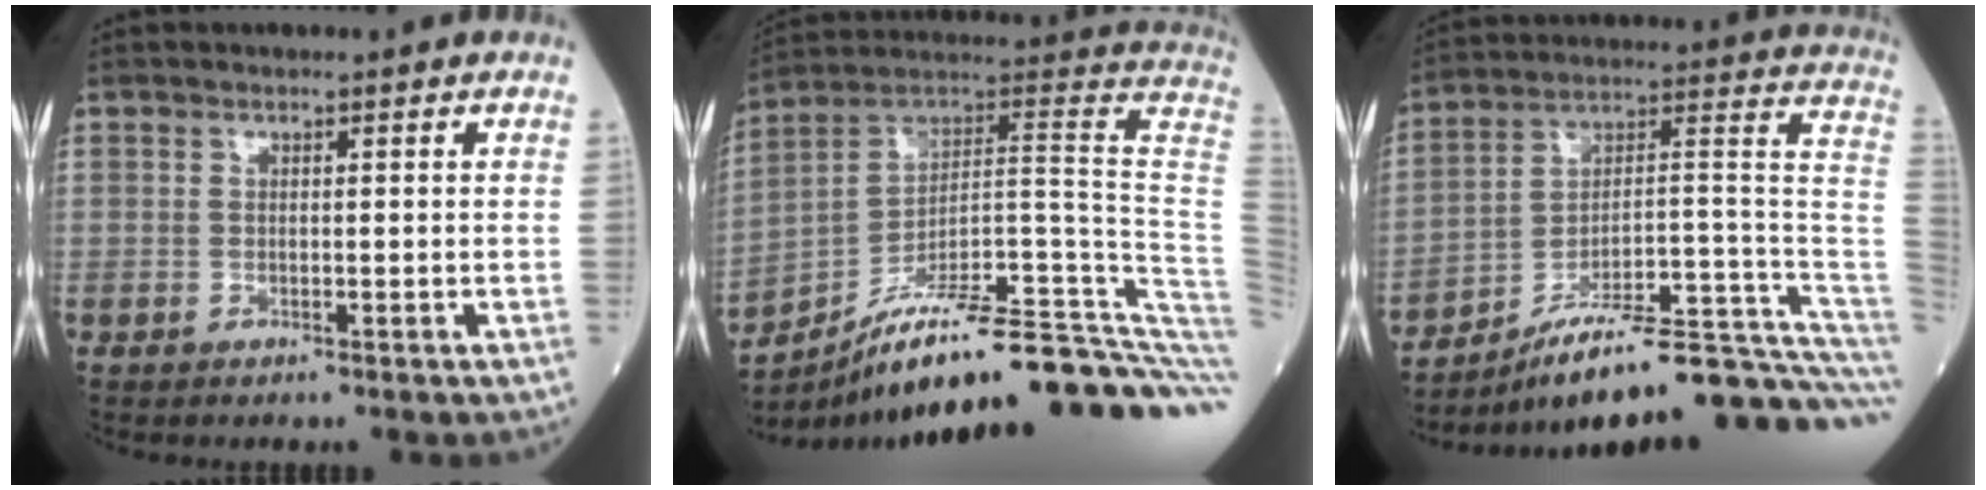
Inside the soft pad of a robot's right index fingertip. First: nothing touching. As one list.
[{"total": 33.3, "force": [-22.9, 3.5, 23.9], "torque": [-0.214, 0.017, -0.326]}, {"total": 27.0, "force": [-21.8, 1.3, 15.9], "torque": [-0.129, 0.035, -0.323]}]